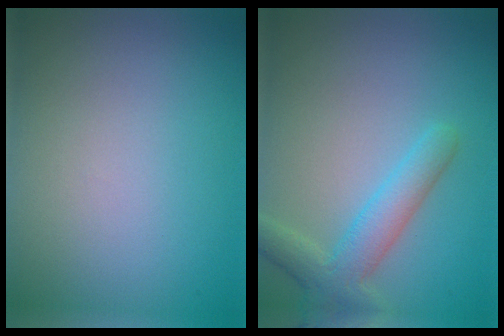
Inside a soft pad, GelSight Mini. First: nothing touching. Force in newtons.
{"total": 3.8, "press": 3.8, "slide": 0.3}